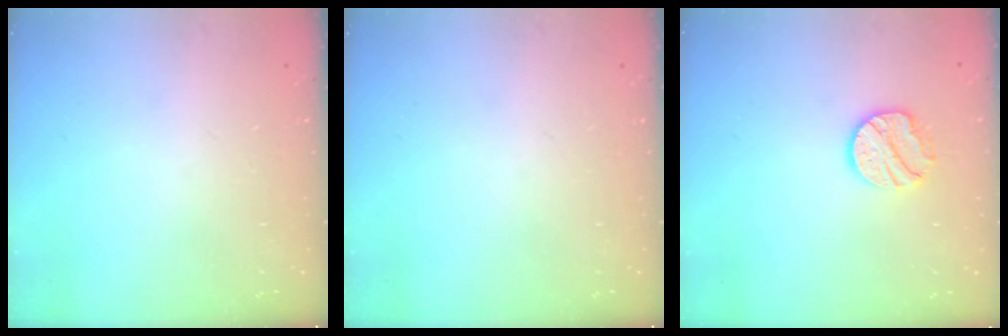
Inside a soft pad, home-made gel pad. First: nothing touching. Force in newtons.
{"total": 0.0}
{"total": 11.1, "press": 11.1, "slide": 0.9}